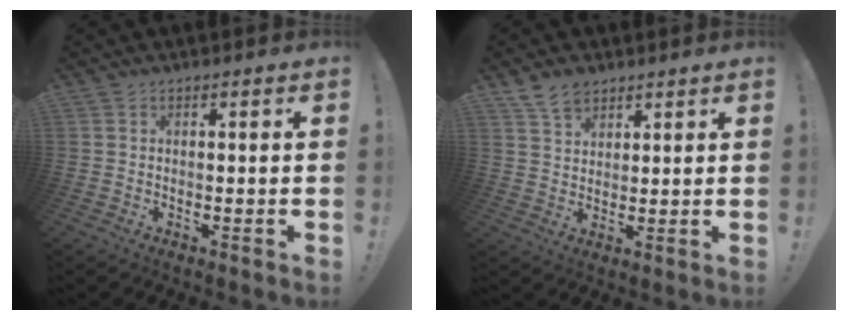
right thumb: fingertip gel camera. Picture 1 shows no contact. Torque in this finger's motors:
{"motor_torque": [0.01, 0.05, 0.22, 0.19, 0.00]}